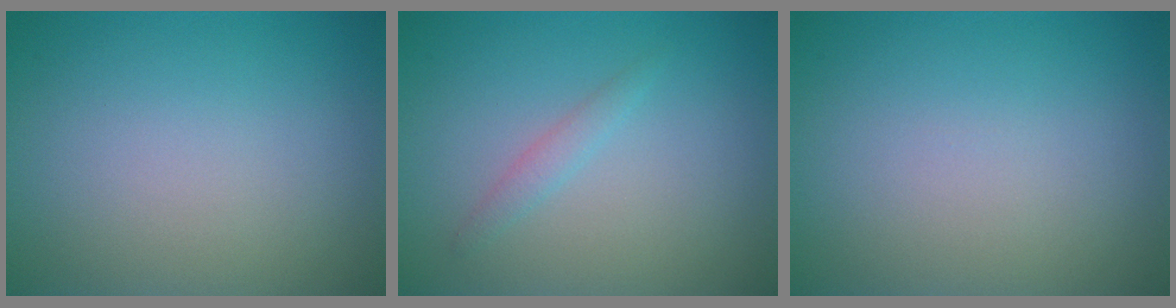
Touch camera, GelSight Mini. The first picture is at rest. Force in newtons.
{"total": 1.1, "press": 1.1, "slide": 0.1}
{"total": 0.0}